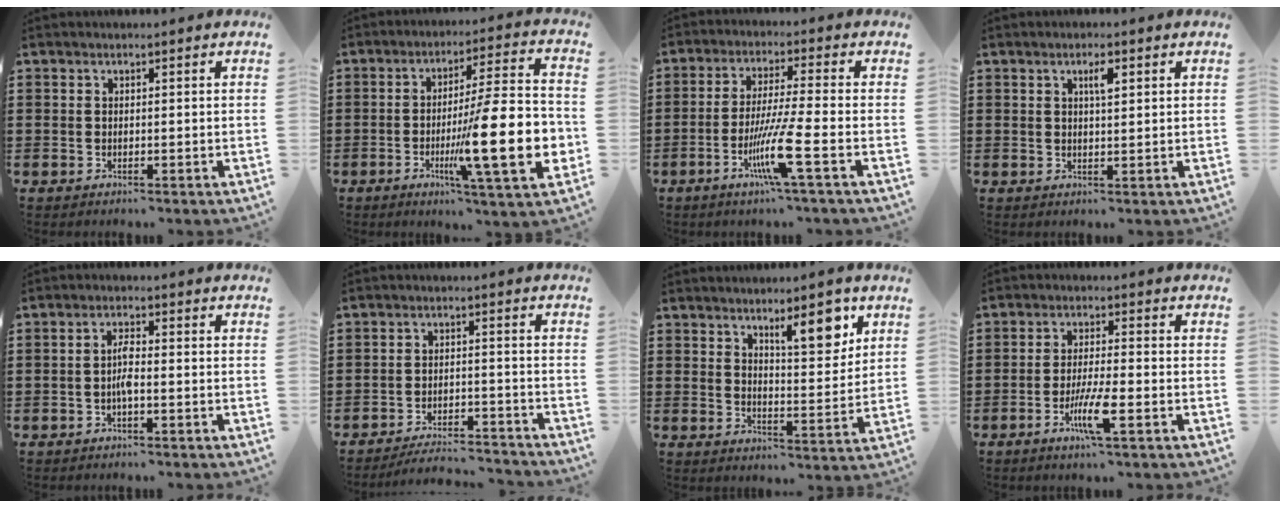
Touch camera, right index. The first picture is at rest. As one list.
[{"total": 17.9, "force": [-4.4, 3.3, 17.1], "torque": [-0.271, -0.011, -0.069]}, {"total": 9.0, "force": [-3.9, -0.2, 8.1], "torque": [-0.161, -0.017, -0.074]}, {"total": 2.3, "force": [1.0, 0.6, 2.0], "torque": [-0.035, 0.002, 0.012]}, {"total": 2.8, "force": [-0.8, 0.5, 2.7], "torque": [-0.065, -0.002, -0.020]}, {"total": 4.3, "force": [-4.2, 0.3, 0.7], "torque": [-0.015, 0.003, -0.087]}, {"total": 7.5, "force": [4.8, 2.4, 5.2], "torque": [-0.074, -0.012, 0.076]}, {"total": 6.3, "force": [-2.8, 0.7, 5.6], "torque": [-0.111, -0.012, -0.051]}]